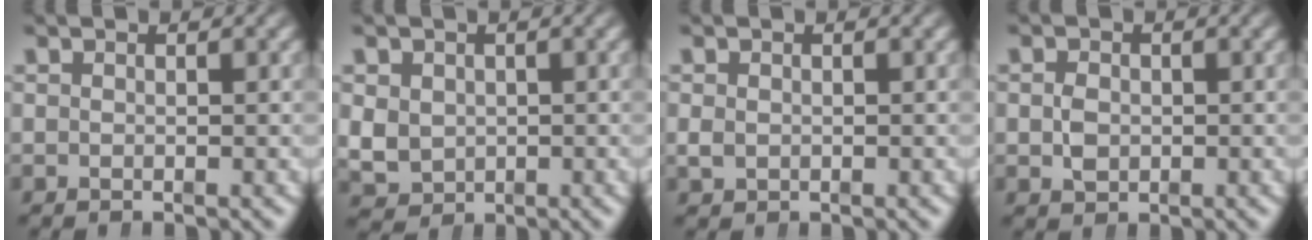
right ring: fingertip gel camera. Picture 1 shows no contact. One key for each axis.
{"total": 4.9, "fx": -0.6, "fy": 4.5, "fz": 1.9, "tx": -0.056, "ty": -0.031, "tz": 0.007}
{"total": 0.7, "fx": -0.4, "fy": 0.5, "fz": 0.3, "tx": -0.012, "ty": -0.007, "tz": 0.002}
{"total": 1.2, "fx": -0.4, "fy": 0.8, "fz": 0.8, "tx": -0.014, "ty": -0.008, "tz": 0.000}